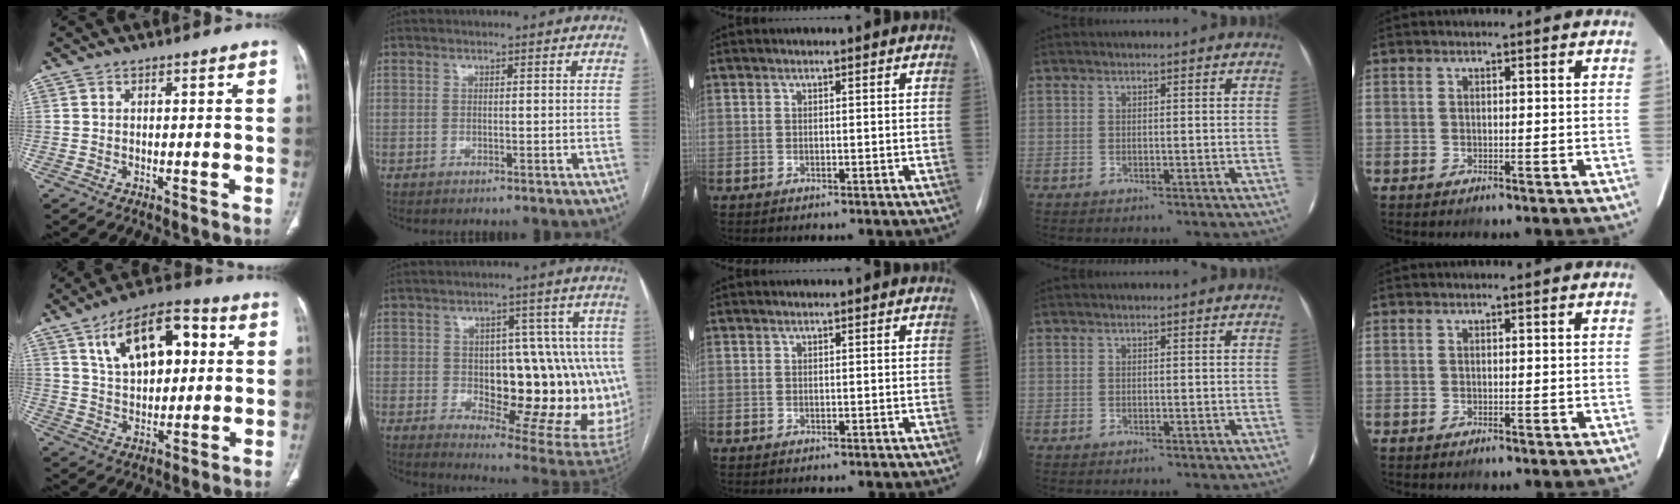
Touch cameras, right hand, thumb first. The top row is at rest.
{"thumb": {"total": 16.3, "force": [5.5, 8.9, 12.6], "torque": [-0.171, 0.003, 0.094]}, "index": {"total": 21.6, "force": [-1.8, 9.6, 19.2], "torque": [-0.183, 0.028, 0.006]}}